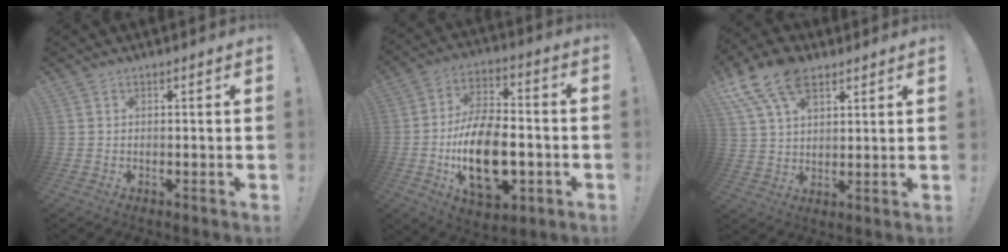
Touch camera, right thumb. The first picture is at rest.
{"total": 21.5, "force": [-5.6, 12.2, 16.7], "torque": [-0.294, 0.027, -0.084]}
{"total": 13.7, "force": [7.8, 8.0, 8.1], "torque": [-0.148, -0.028, 0.144]}